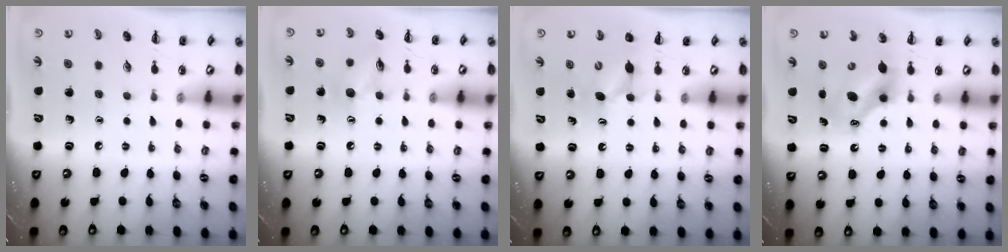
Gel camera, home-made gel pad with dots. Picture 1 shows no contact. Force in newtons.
{"total": 8.7, "press": 8.7, "slide": 0.8}
{"total": 5.0, "press": 4.9, "slide": 1.0}
{"total": 7.5, "press": 7.3, "slide": 1.4}